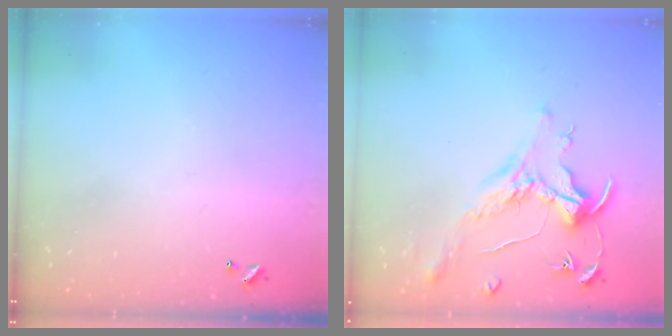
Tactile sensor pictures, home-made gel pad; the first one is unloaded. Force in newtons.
{"total": 1.5, "press": 1.3, "slide": 0.7}